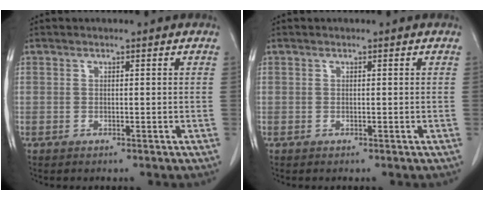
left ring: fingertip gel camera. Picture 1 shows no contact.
{"total": 0.0}